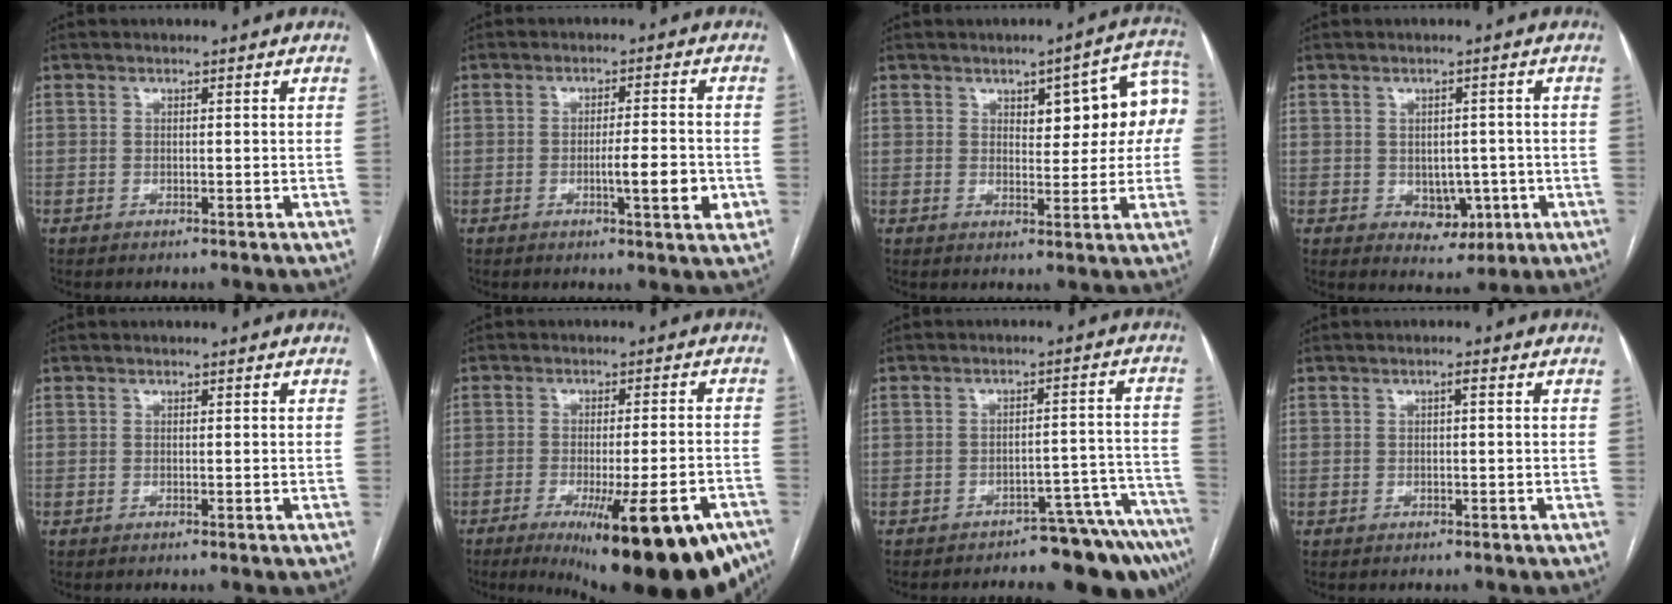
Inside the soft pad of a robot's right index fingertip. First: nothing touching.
{"total": 6.5, "force": [-1.7, 0.6, 6.2], "torque": [-0.093, -0.005, -0.021]}
{"total": 10.0, "force": [2.2, 3.4, 9.1], "torque": [-0.106, 0.033, 0.031]}
{"total": 5.0, "force": [-1.0, 3.5, 3.3], "torque": [-0.036, 0.003, 0.001]}
{"total": 0.0}
{"total": 21.6, "force": [-14.9, 3.6, 15.3], "torque": [-0.137, -0.013, -0.197]}
{"total": 13.2, "force": [-12.3, 2.1, 4.4], "torque": [0.008, 0.048, -0.148]}
{"total": 0.7, "force": [0.1, 0.0, 0.7], "torque": [-0.012, 0.002, 0.001]}